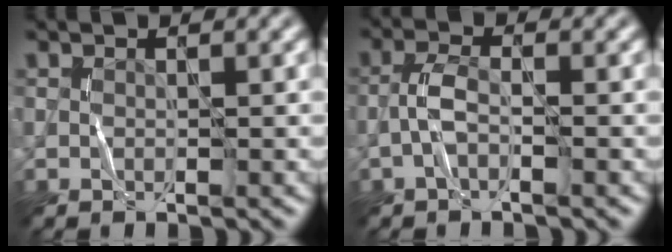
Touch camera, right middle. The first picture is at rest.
{"total": 2.2, "force": [-1.0, 0.7, 1.9], "torque": [-0.040, 0.008, -0.025]}